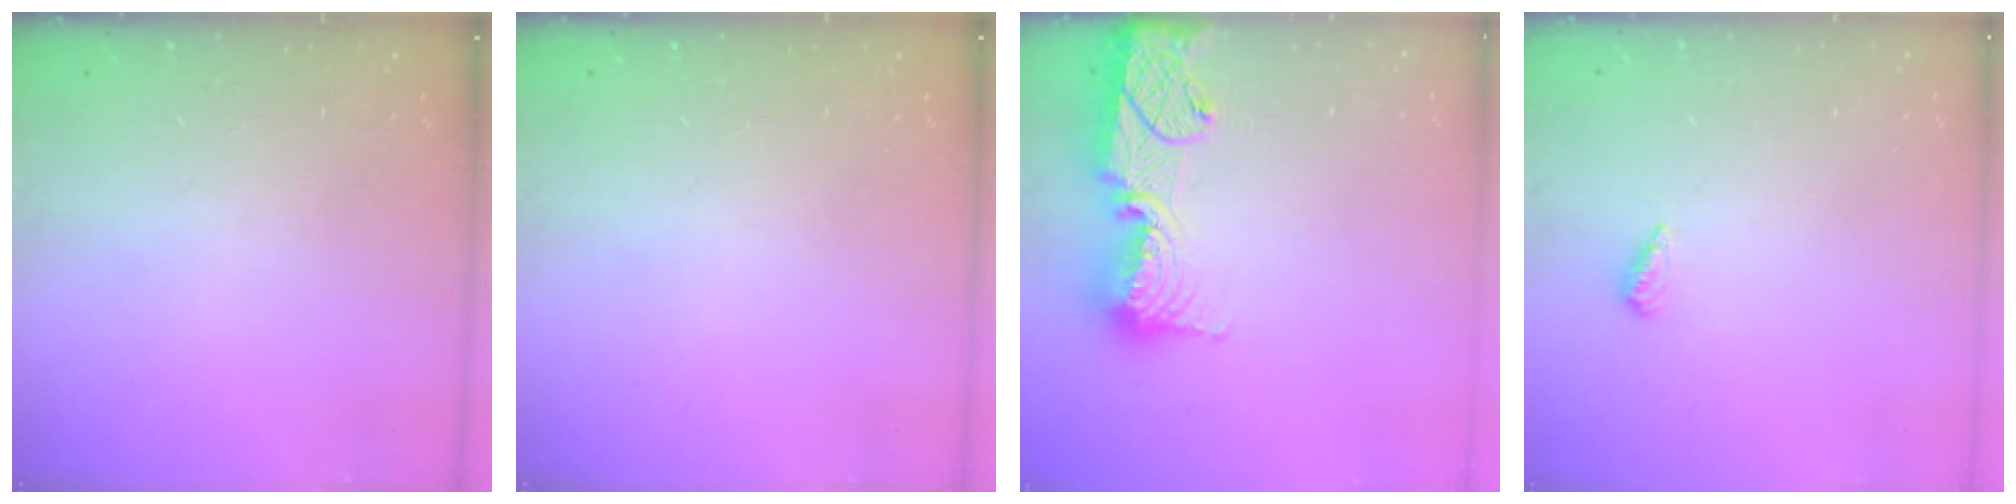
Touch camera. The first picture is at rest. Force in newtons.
{"total": 0.0}
{"total": 16.0, "press": 15.9, "slide": 1.4}
{"total": 3.6, "press": 3.4, "slide": 1.2}